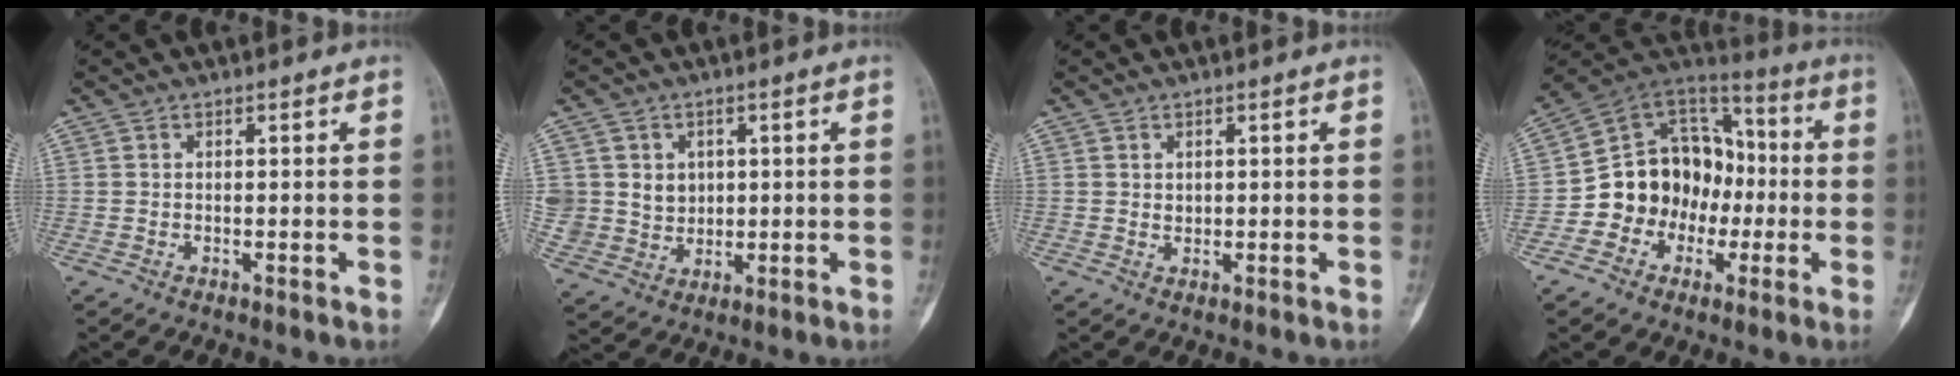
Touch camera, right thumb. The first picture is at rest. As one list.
[{"total": 7.8, "force": [1.9, 7.2, 2.3], "torque": [-0.014, -0.006, 0.045]}, {"total": 1.0, "force": [0.4, 0.8, 0.5], "torque": [-0.002, -0.002, 0.007]}, {"total": 16.2, "force": [-3.7, 14.0, 7.3], "torque": [-0.063, 0.076, -0.066]}]